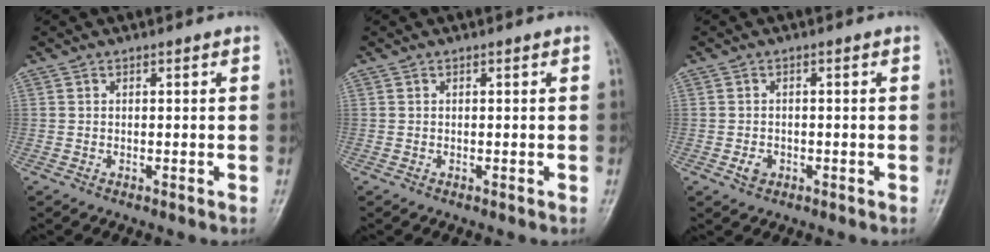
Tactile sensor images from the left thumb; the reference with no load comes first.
{"total": 0.0}
{"total": 2.1, "force": [-0.8, 1.6, 1.1], "torque": [-0.014, 0.002, -0.012]}